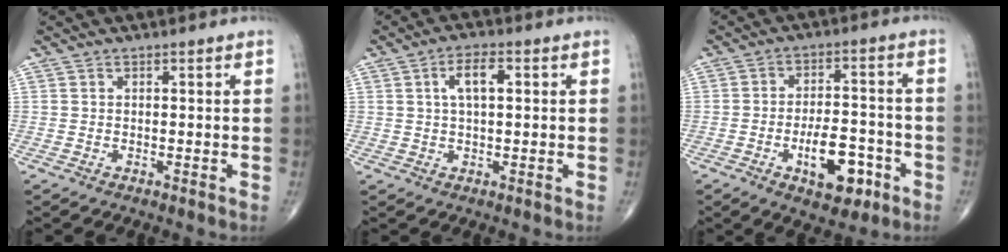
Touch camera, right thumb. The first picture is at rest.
{"total": 5.1, "force": [1.3, 2.2, 4.5], "torque": [-0.079, 0.006, 0.021]}
{"total": 10.9, "force": [-4.5, 5.3, 8.4], "torque": [-0.112, 0.026, -0.064]}